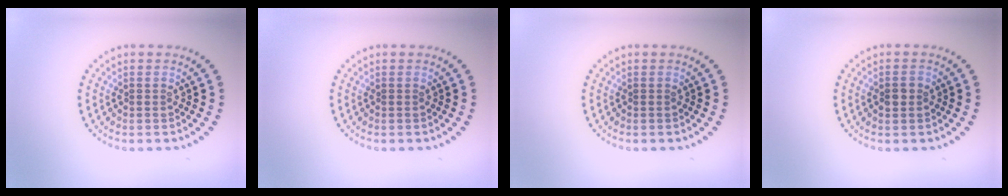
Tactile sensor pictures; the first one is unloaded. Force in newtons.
{"total": 0.0}
{"total": 0.0}
{"total": 1.3, "press": 1.3, "slide": 0.1}